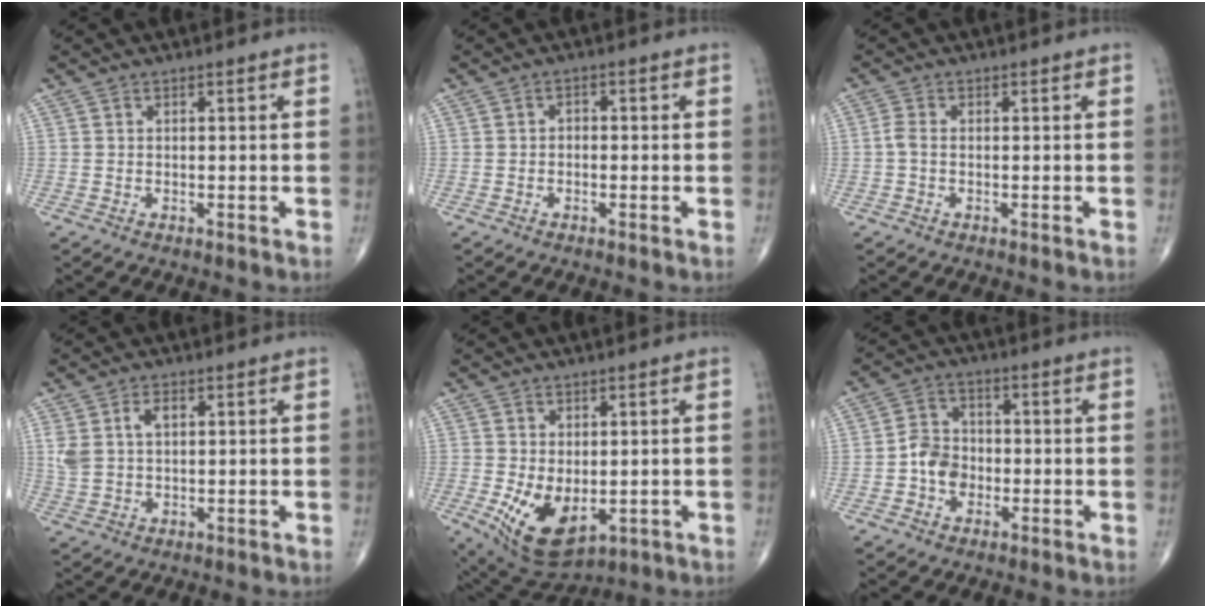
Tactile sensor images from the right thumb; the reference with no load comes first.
{"total": 1.4, "force": [-0.3, 1.1, 0.8], "torque": [-0.006, 0.007, -0.010]}
{"total": 1.7, "force": [-0.3, 0.9, 1.4], "torque": [-0.033, 0.000, -0.011]}
{"total": 5.6, "force": [1.7, 3.3, 4.1], "torque": [-0.088, 0.007, 0.039]}
{"total": 11.1, "force": [-2.3, 6.5, 8.7], "torque": [-0.141, -0.016, -0.017]}
{"total": 6.1, "force": [-1.6, 5.0, 3.2], "torque": [-0.038, 0.022, -0.038]}